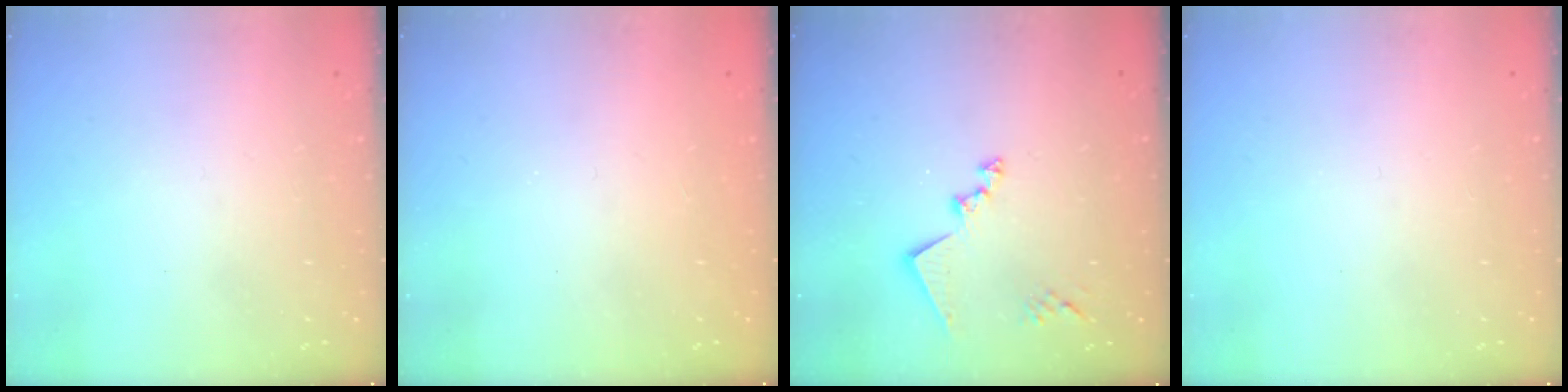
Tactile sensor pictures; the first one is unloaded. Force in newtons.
{"total": 0.9, "press": 0.9, "slide": 0.1}
{"total": 13.5, "press": 13.5, "slide": 0.7}
{"total": 0.0}